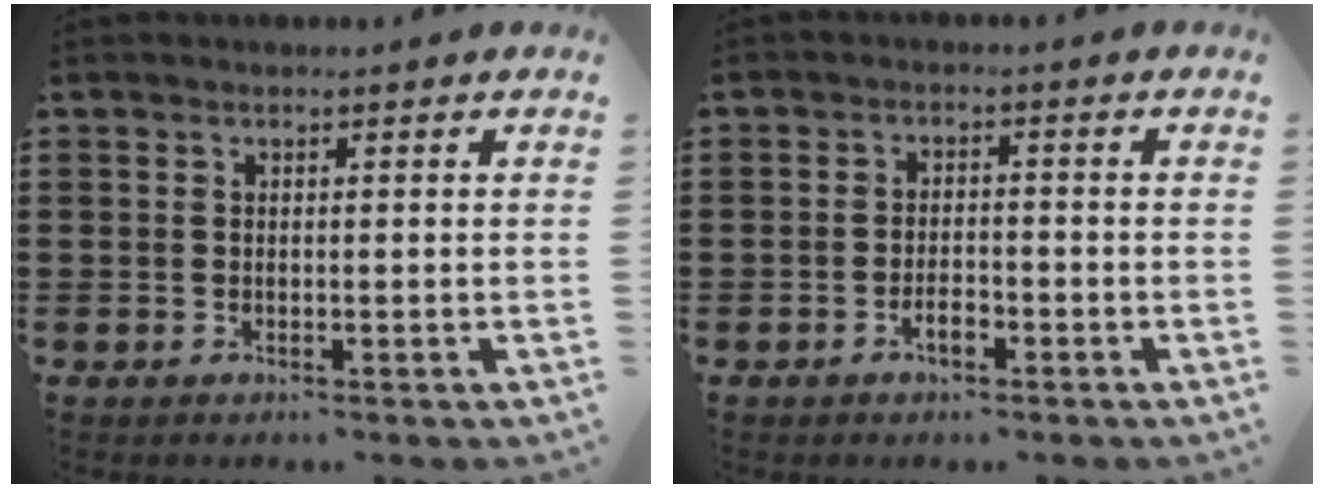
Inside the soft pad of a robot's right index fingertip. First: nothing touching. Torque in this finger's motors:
{"motor_torque": [1.06, 1.08, 0.29, 0.05]}